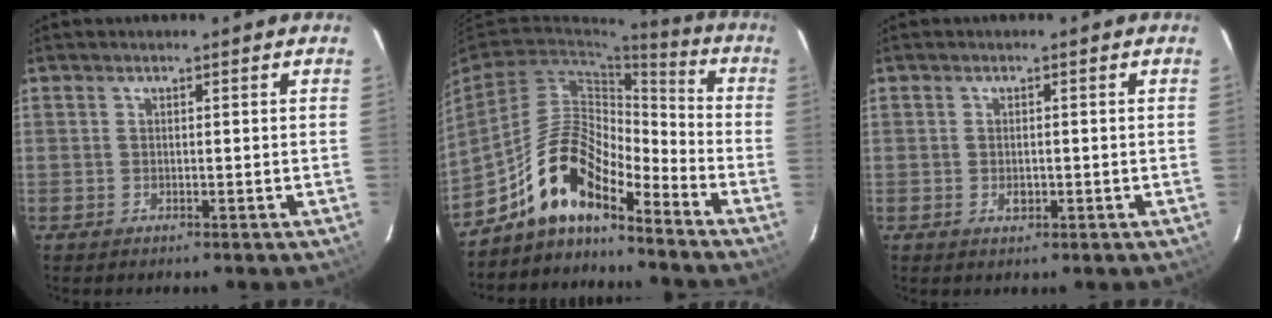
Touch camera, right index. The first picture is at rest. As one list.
[{"total": 12.6, "force": [-9.9, 3.9, 6.7], "torque": [-0.127, 0.023, -0.192]}, {"total": 1.9, "force": [-0.6, 1.2, 1.4], "torque": [-0.025, 0.000, -0.009]}]